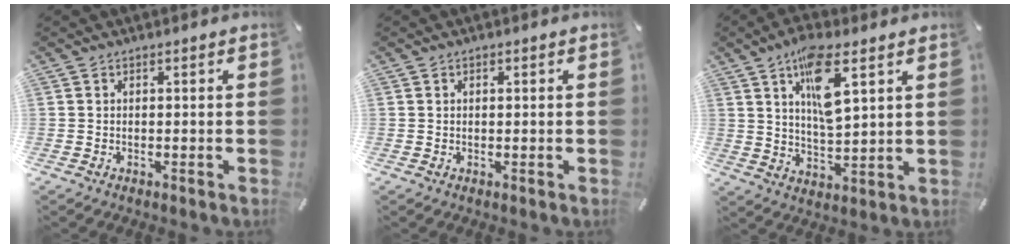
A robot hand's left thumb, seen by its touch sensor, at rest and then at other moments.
{"total": 0.5, "force": [0.1, 0.4, 0.3], "torque": [-0.005, 0.002, 0.002]}
{"total": 11.5, "force": [6.1, 3.8, 9.0], "torque": [-0.155, -0.015, 0.102]}